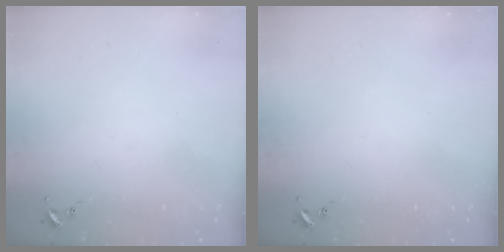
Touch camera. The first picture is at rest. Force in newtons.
{"total": 0.0}